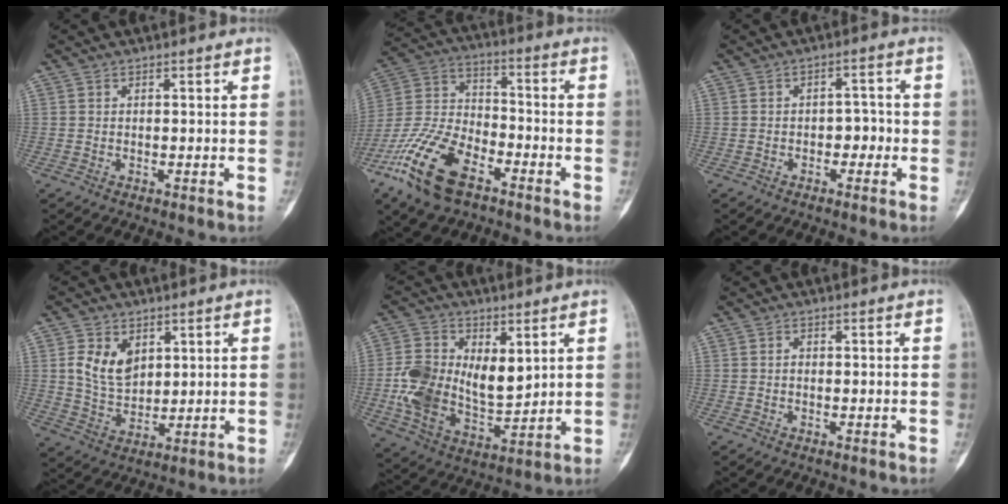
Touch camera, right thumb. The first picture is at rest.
{"total": 17.0, "force": [-9.8, 8.3, 11.2], "torque": [-0.227, 0.040, -0.196]}
{"total": 3.2, "force": [-1.1, 2.2, 2.0], "torque": [-0.007, 0.017, -0.024]}
{"total": 8.3, "force": [2.9, 5.7, 5.3], "torque": [-0.077, -0.017, 0.065]}
{"total": 15.3, "force": [2.2, 9.8, 11.6], "torque": [-0.188, -0.016, 0.047]}
{"total": 0.6, "force": [0.0, 0.5, 0.4], "torque": [-0.005, 0.002, -0.003]}